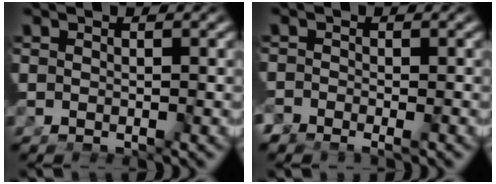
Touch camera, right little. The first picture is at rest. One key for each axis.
{"total": 2.7, "fx": -2.1, "fy": 1.4, "fz": 1.1, "tx": -0.016, "ty": -0.019, "tz": -0.031}